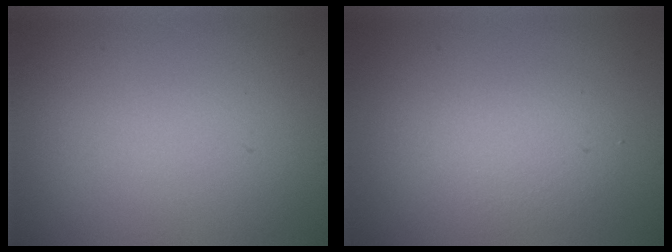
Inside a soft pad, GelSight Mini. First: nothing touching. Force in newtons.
{"total": 2.4, "press": 2.4, "slide": 0.1}